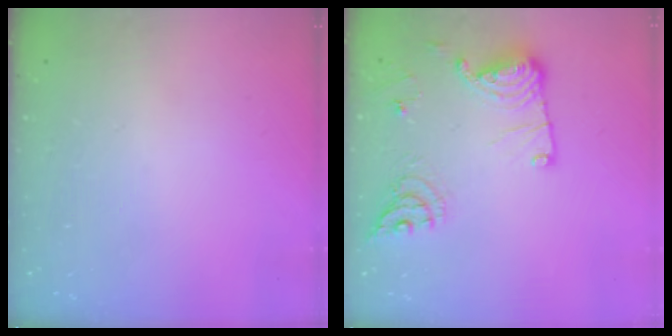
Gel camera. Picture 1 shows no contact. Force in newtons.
{"total": 14.5, "press": 14.5, "slide": 0.4}